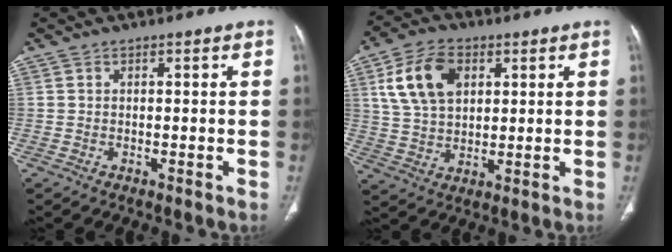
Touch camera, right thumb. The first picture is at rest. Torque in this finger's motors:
{"motor_torque": [-0.97, 1.44, 0.14, -0.13, 0.24]}